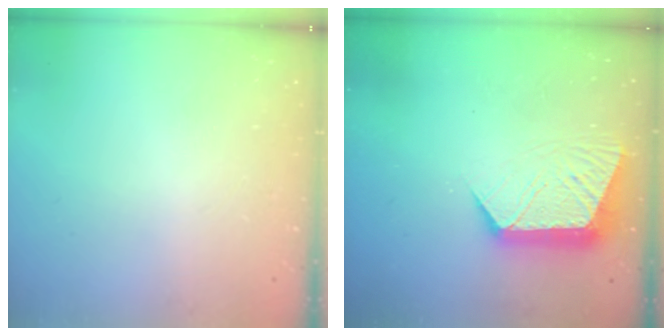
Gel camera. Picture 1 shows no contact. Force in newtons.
{"total": 10.4, "press": 10.4, "slide": 0.7}